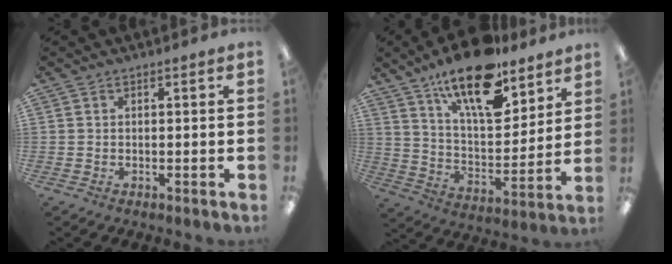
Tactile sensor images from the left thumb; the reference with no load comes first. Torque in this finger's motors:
{"motor_torque": [0.49, 0.60, 1.79, -0.98, 0.21]}